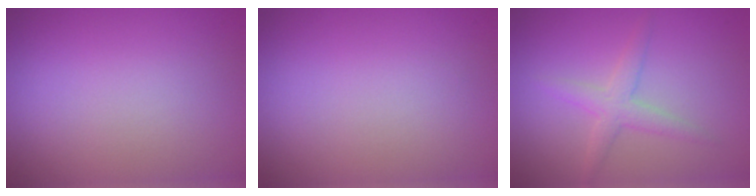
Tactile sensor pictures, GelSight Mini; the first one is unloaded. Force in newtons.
{"total": 0.0}
{"total": 2.3, "press": 2.3, "slide": 0.1}